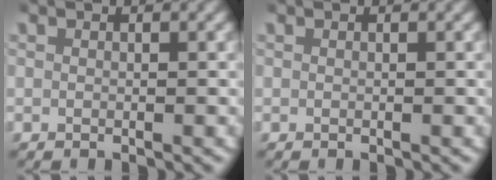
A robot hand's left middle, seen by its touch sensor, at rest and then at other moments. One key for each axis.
{"total": 0.0}